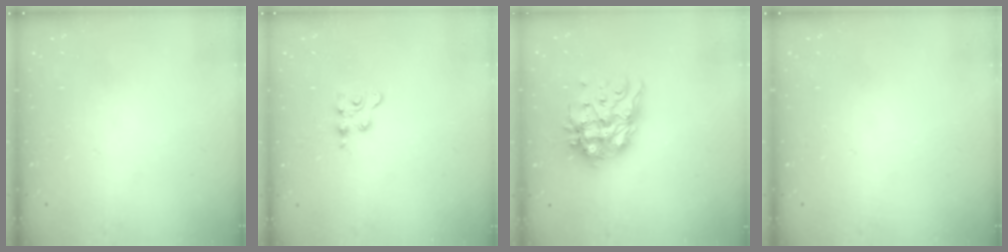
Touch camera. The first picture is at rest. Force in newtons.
{"total": 2.9, "press": 2.9, "slide": 0.4}
{"total": 13.6, "press": 13.5, "slide": 1.0}
{"total": 0.0}